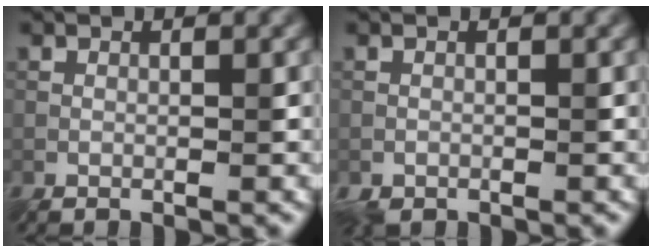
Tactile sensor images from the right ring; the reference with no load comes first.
{"total": 1.1, "force": [-0.6, 0.8, 0.3], "torque": [-0.008, -0.011, -0.010]}